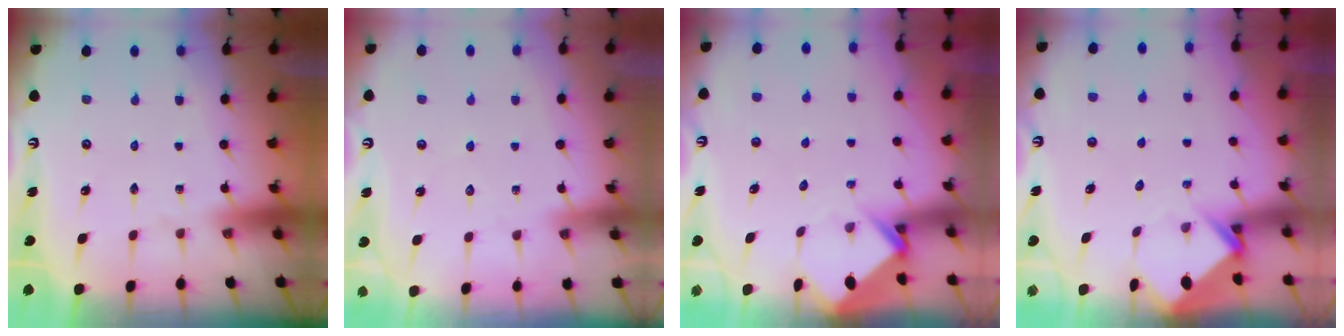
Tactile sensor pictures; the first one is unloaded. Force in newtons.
{"total": 2.9, "press": 2.8, "slide": 0.3}
{"total": 3.8, "press": 3.8, "slide": 0.3}
{"total": 3.8, "press": 3.8, "slide": 0.3}